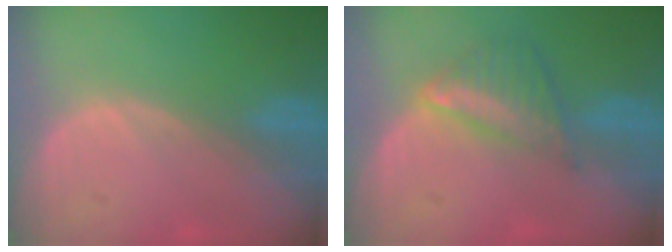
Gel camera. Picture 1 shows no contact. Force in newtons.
{"total": 6.1, "press": 5.4, "slide": 2.9}